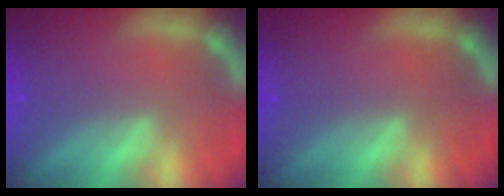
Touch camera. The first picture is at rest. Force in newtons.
{"total": 0.0}